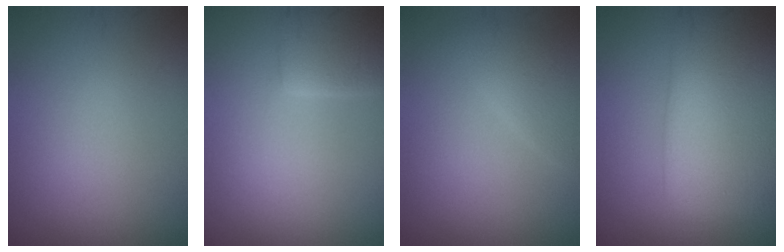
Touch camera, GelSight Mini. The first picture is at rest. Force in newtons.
{"total": 3.6, "press": 3.6, "slide": 0.4}
{"total": 2.3, "press": 2.3, "slide": 0.3}
{"total": 9.1, "press": 9.1, "slide": 0.5}